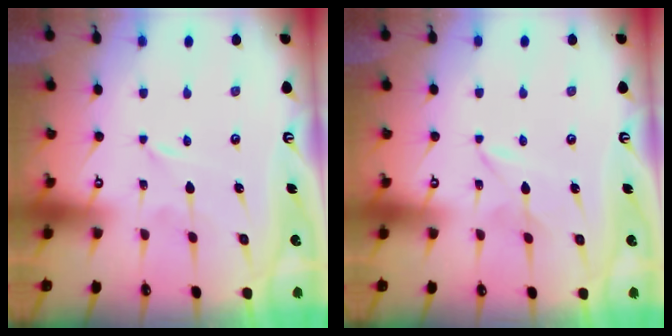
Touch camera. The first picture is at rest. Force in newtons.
{"total": 1.7, "press": 1.7, "slide": 0.2}